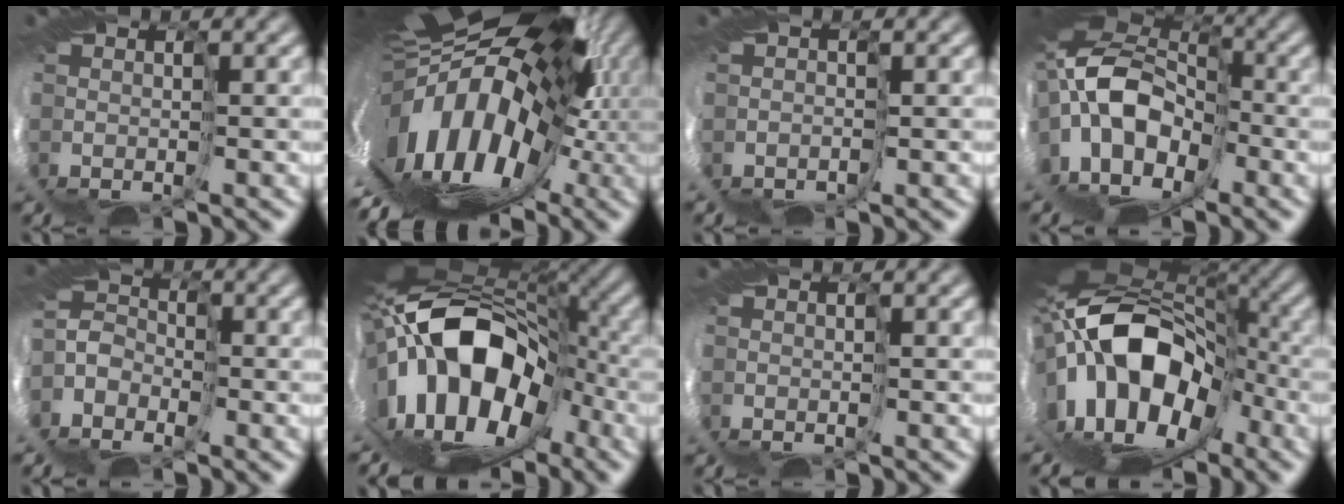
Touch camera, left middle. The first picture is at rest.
{"total": 14.4, "force": [2.3, 6.9, 12.4], "torque": [-0.169, -0.011, 0.020]}
{"total": 0.8, "force": [-0.7, 0.2, -0.2], "torque": [0.022, 0.001, -0.009]}
{"total": 9.4, "force": [1.8, 5.9, 7.1], "torque": [-0.136, 0.007, 0.029]}
{"total": 1.1, "force": [-0.4, 1.0, -0.1], "torque": [-0.004, 0.012, -0.024]}
{"total": 13.8, "force": [1.6, 7.3, 11.6], "torque": [-0.172, 0.010, 0.021]}
{"total": 0.0}
{"total": 12.6, "force": [0.8, 7.1, 10.4], "torque": [-0.149, 0.017, 0.009]}